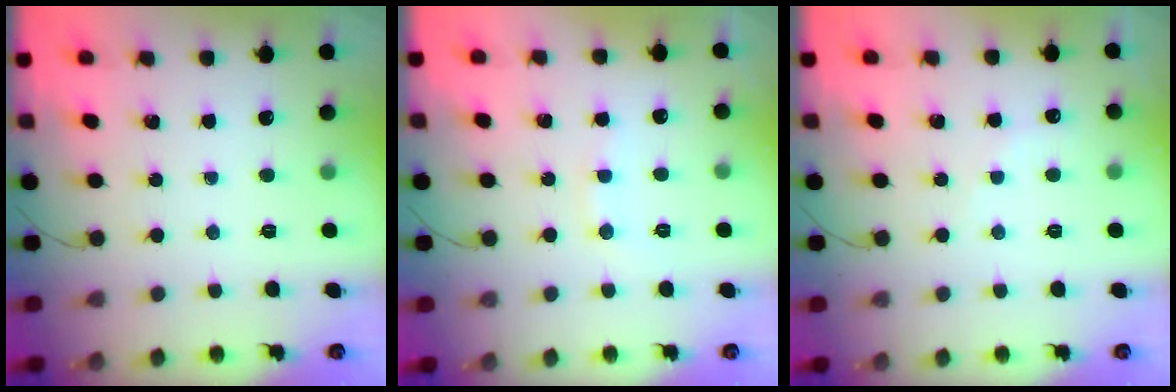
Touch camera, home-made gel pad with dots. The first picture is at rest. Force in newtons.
{"total": 6.7, "press": 6.6, "slide": 1.3}
{"total": 5.5, "press": 5.4, "slide": 0.9}